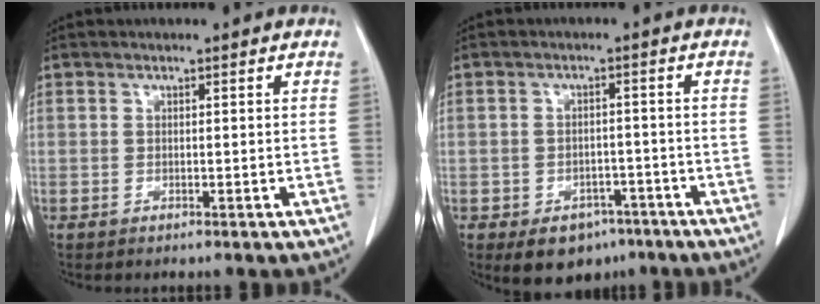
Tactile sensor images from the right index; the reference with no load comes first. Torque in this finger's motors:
{"motor_torque": [0.03, -0.05, -0.15, -0.12]}